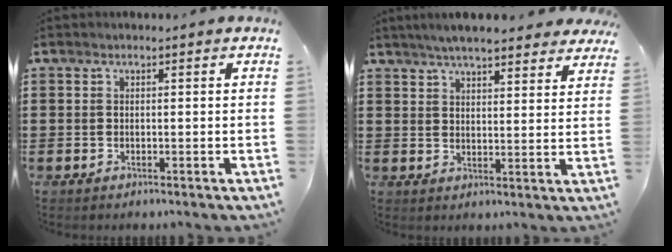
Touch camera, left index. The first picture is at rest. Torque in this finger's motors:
{"motor_torque": [1.52, -0.63, 1.05, 0.21]}